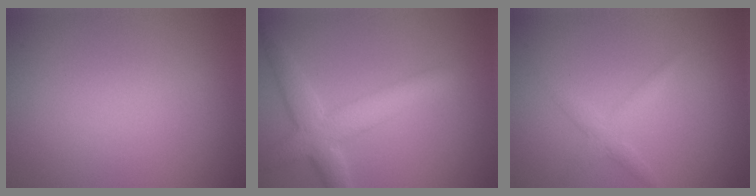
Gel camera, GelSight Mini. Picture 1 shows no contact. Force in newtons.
{"total": 4.9, "press": 4.9, "slide": 0.3}
{"total": 1.7, "press": 1.7, "slide": 0.1}